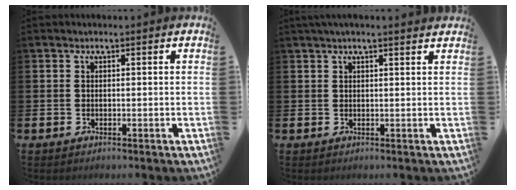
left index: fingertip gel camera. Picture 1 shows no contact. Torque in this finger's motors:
{"motor_torque": [0.95, -1.18, 0.45, 0.16]}